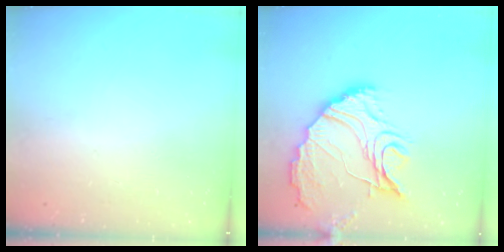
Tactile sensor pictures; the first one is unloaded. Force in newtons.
{"total": 17.9, "press": 17.9, "slide": 0.6}